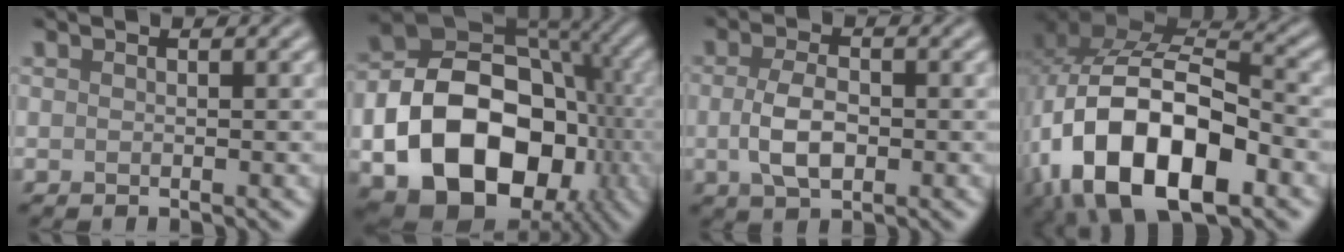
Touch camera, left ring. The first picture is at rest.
{"total": 17.2, "force": [-4.7, 12.6, 10.8], "torque": [-0.160, -0.030, -0.079]}
{"total": 3.7, "force": [-0.4, 2.0, 3.1], "torque": [-0.066, -0.002, -0.007]}
{"total": 15.8, "force": [-5.0, 8.8, 12.2], "torque": [-0.209, -0.007, -0.087]}